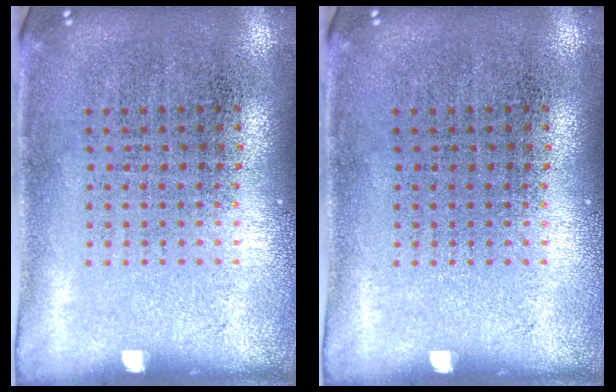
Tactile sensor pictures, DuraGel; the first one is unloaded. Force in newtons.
{"total": 0.0}